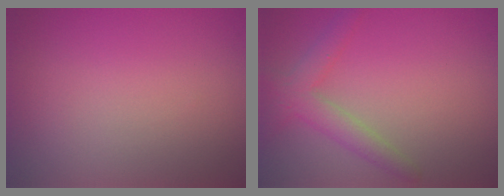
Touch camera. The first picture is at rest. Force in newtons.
{"total": 2.9, "press": 2.9, "slide": 0.1}